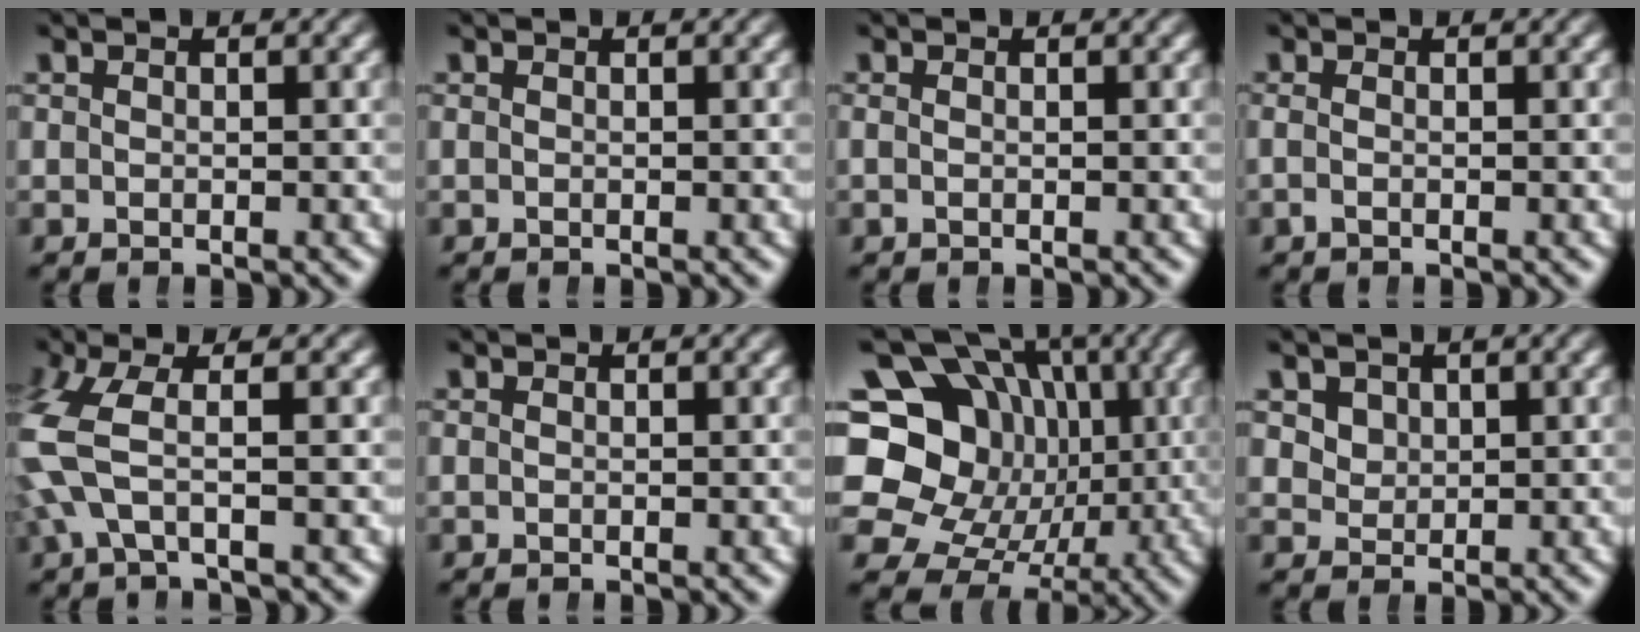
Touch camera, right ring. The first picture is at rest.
{"total": 0.0}
{"total": 0.6, "force": [-0.1, -0.3, 0.5], "torque": [-0.007, -0.003, 0.001]}
{"total": 0.8, "force": [-0.3, -0.2, 0.7], "torque": [-0.015, -0.004, -0.003]}
{"total": 4.7, "force": [0.4, 2.2, 4.1], "torque": [-0.100, 0.004, 0.005]}
{"total": 0.0}
{"total": 19.4, "force": [0.9, 16.5, 10.0], "torque": [-0.202, -0.058, 0.023]}
{"total": 1.7, "force": [1.4, 0.9, 0.6], "torque": [-0.006, -0.008, 0.037]}